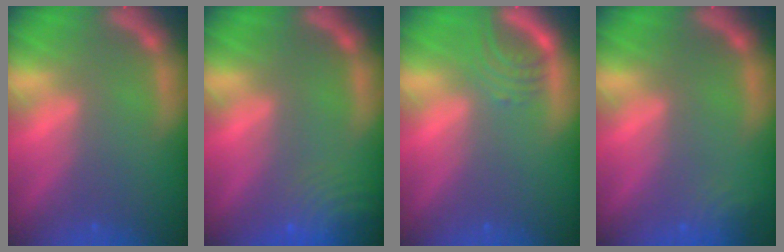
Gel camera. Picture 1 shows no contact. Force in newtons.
{"total": 8.0}
{"total": 3.0}
{"total": 2.4}